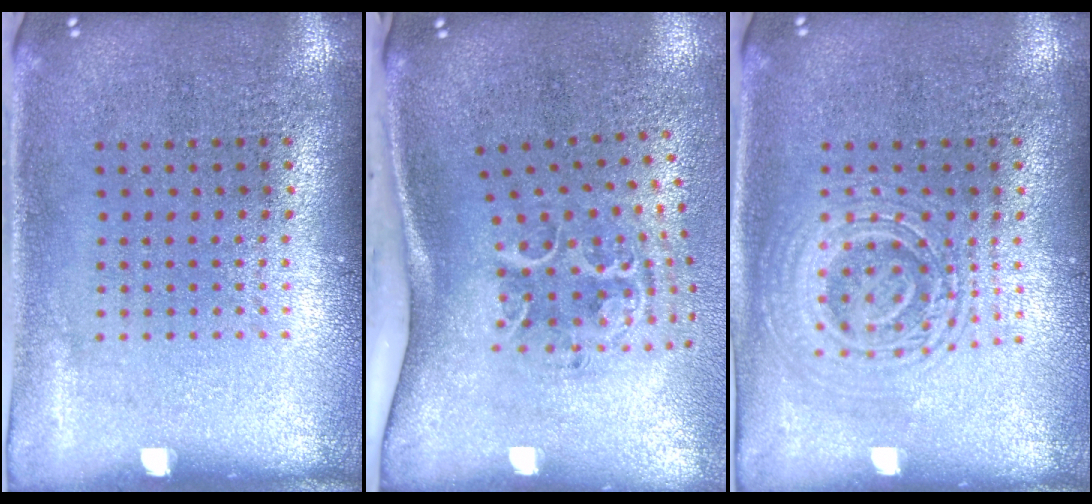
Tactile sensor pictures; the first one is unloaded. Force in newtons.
{"total": 2.2, "press": 1.3, "slide": 1.7}
{"total": 2.8, "press": 2.8, "slide": 0.5}